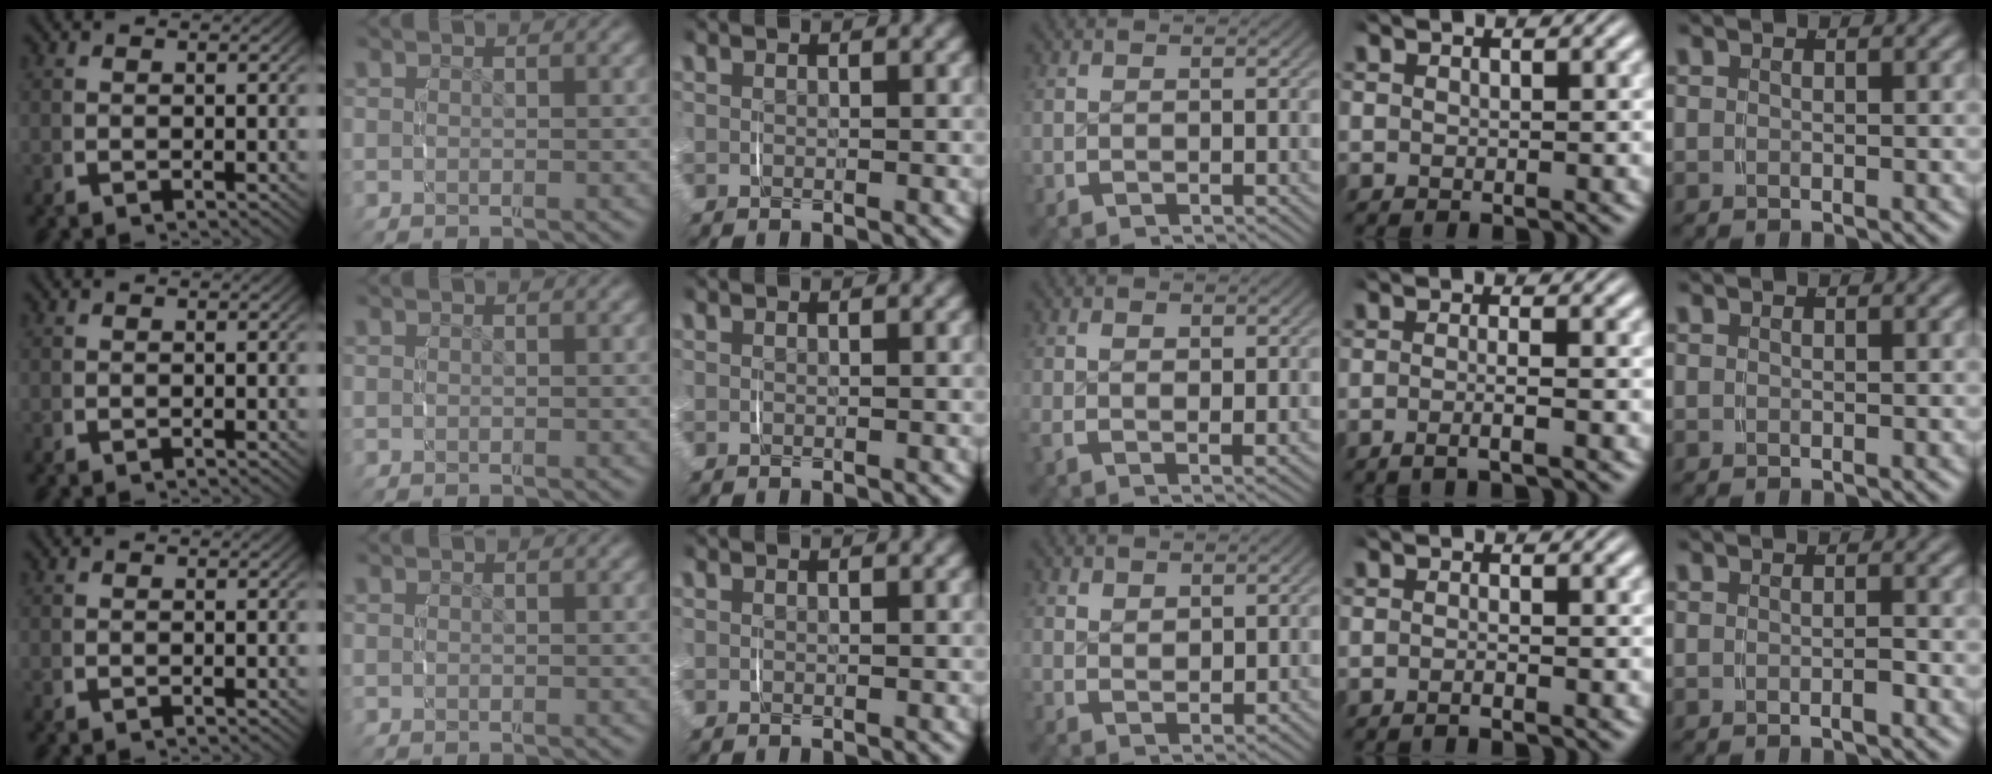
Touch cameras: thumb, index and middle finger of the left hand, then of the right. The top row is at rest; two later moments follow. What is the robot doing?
{"motion": "lift_and_place", "object": "pen bag"}